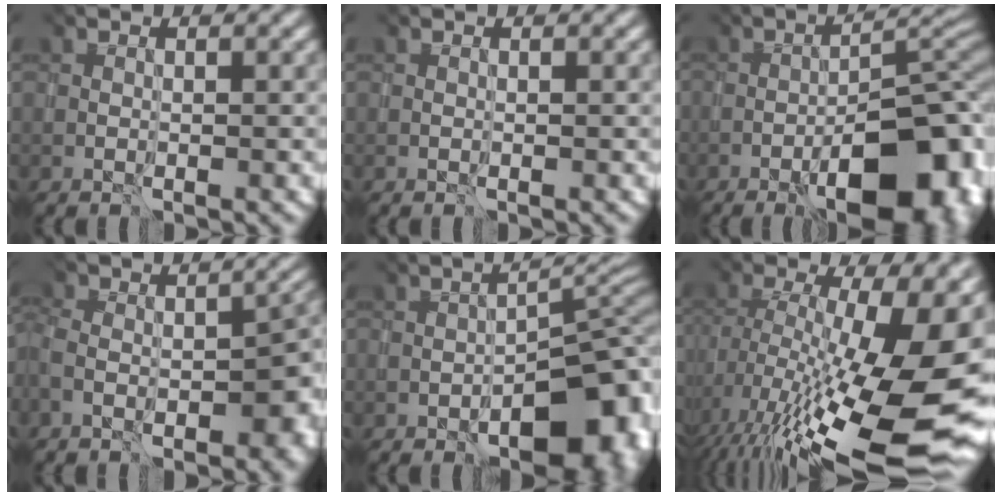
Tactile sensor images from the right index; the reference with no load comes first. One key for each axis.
{"total": 0.0}
{"total": 11.9, "fx": -7.6, "fy": 3.5, "fz": 8.5, "tx": -0.121, "ty": 0.000, "tz": -0.091}
{"total": 8.7, "fx": -4.9, "fy": 3.7, "fz": 6.1, "tx": -0.078, "ty": 0.000, "tz": -0.063}
{"total": 9.1, "fx": -6.1, "fy": 3.0, "fz": 6.0, "tx": -0.072, "ty": -0.003, "tz": -0.067}
{"total": 17.8, "fx": -4.2, "fy": 7.2, "fz": 15.7, "tx": -0.234, "ty": -0.032, "tz": -0.026}